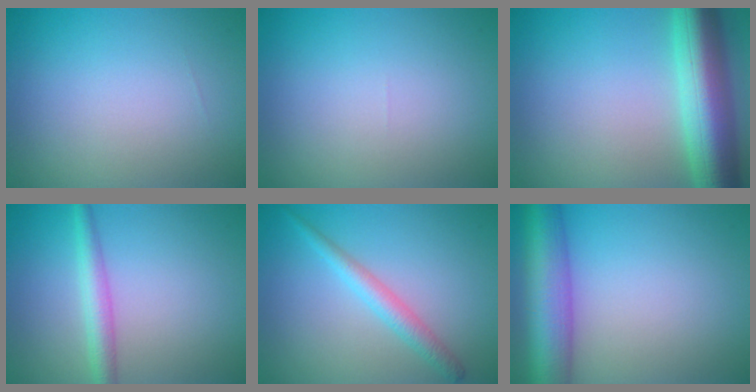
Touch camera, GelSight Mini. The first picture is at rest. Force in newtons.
{"total": 0.0}
{"total": 9.4, "press": 9.4, "slide": 0.2}
{"total": 2.7, "press": 2.7, "slide": 0.1}
{"total": 2.4, "press": 2.4, "slide": 0.1}
{"total": 8.3, "press": 8.3, "slide": 0.4}